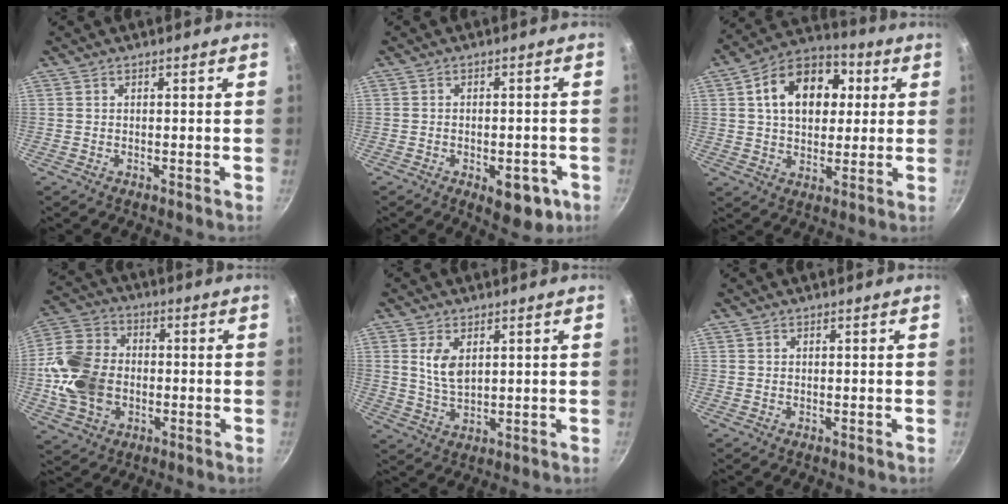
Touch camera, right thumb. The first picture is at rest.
{"total": 8.1, "force": [-3.3, 4.2, 6.2], "torque": [-0.044, 0.014, -0.034]}
{"total": 16.2, "force": [3.7, 11.3, 10.9], "torque": [-0.138, 0.017, 0.046]}
{"total": 15.3, "force": [-1.8, 11.6, 9.8], "torque": [-0.176, 0.021, -0.041]}
{"total": 5.7, "force": [1.9, 3.2, 4.3], "torque": [-0.077, -0.018, 0.041]}
{"total": 0.0}